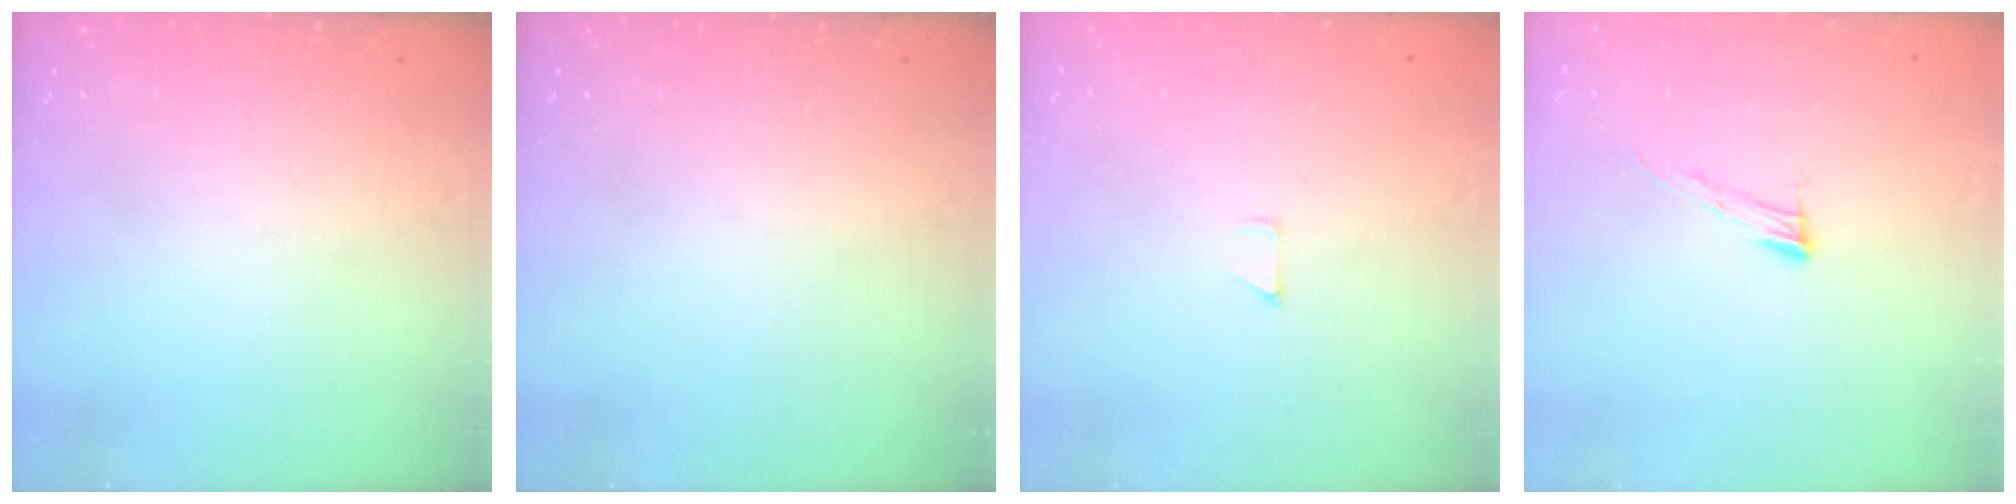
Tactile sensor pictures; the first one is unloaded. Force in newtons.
{"total": 0.0}
{"total": 2.7, "press": 2.7, "slide": 0.2}
{"total": 6.4, "press": 6.4, "slide": 0.4}